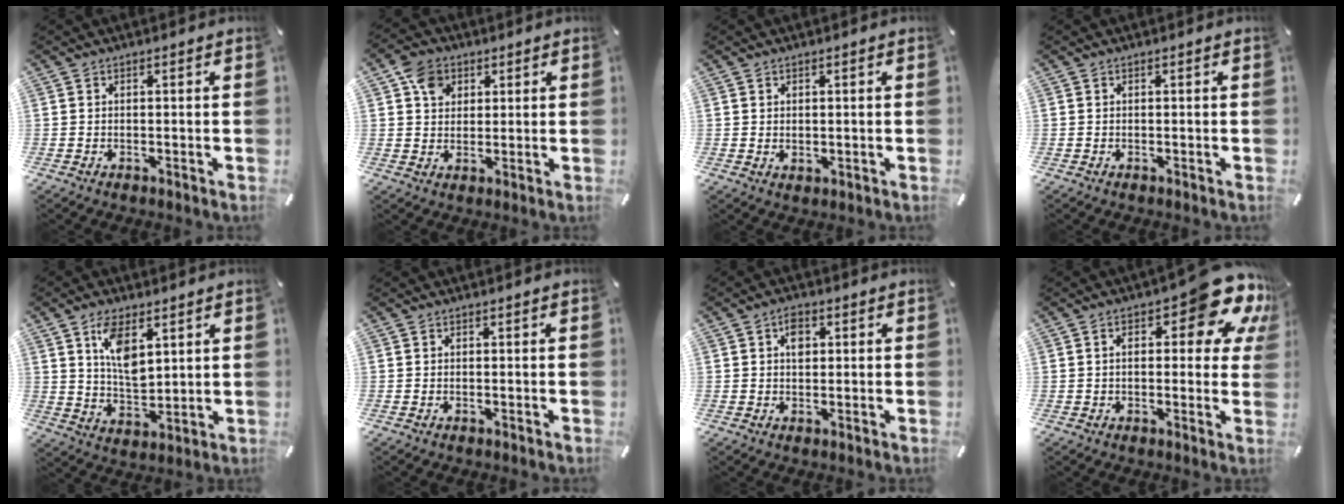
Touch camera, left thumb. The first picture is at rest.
{"total": 6.9, "force": [2.4, 5.9, 2.5], "torque": [-0.039, 0.009, 0.046]}
{"total": 1.1, "force": [0.8, 0.7, 0.0], "torque": [0.000, 0.003, 0.014]}
{"total": 0.0}
{"total": 9.7, "force": [4.8, 5.3, 6.5], "torque": [-0.108, -0.015, 0.085]}
{"total": 0.0}
{"total": 3.7, "force": [1.0, 2.6, 2.5], "torque": [-0.030, 0.000, 0.010]}
{"total": 15.2, "force": [7.2, 6.6, 11.7], "torque": [-0.146, -0.049, 0.116]}